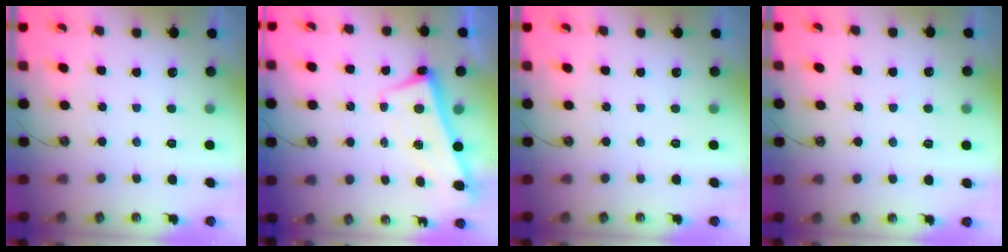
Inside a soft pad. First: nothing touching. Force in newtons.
{"total": 2.7, "press": 2.6, "slide": 0.8}
{"total": 0.0}
{"total": 1.4, "press": 1.4, "slide": 0.3}